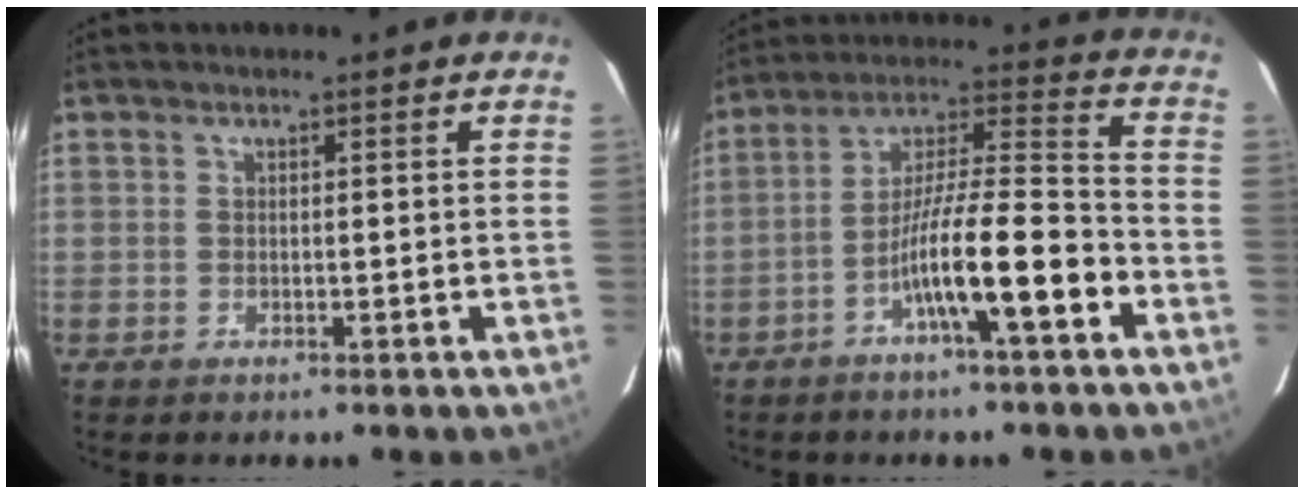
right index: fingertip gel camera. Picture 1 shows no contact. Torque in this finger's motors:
{"motor_torque": [1.47, -0.66, 0.97, 0.21]}